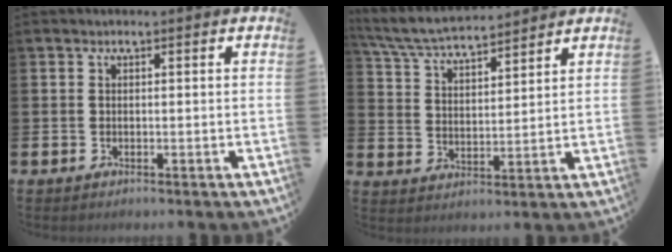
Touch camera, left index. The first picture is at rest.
{"total": 6.4, "force": [6.1, 0.8, 1.5], "torque": [-0.058, -0.032, 0.108]}